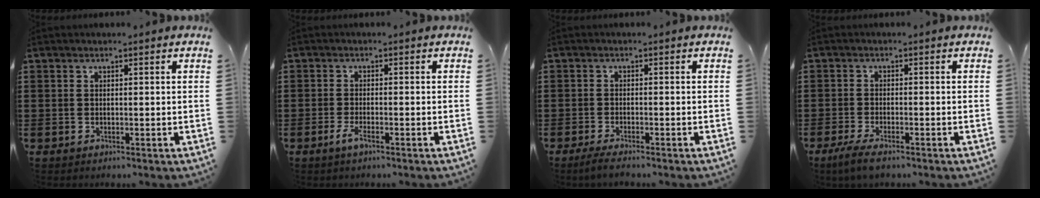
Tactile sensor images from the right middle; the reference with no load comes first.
{"total": 2.2, "force": [-1.0, 0.4, 1.9], "torque": [-0.040, -0.003, -0.020]}
{"total": 1.7, "force": [-1.4, 0.1, 1.0], "torque": [-0.024, -0.002, -0.029]}
{"total": 2.8, "force": [-2.1, 0.3, 1.9], "torque": [-0.046, -0.004, -0.043]}